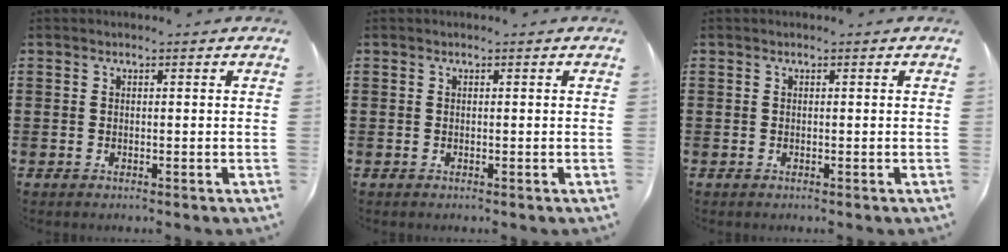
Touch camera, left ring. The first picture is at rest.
{"total": 0.0}
{"total": 0.0}